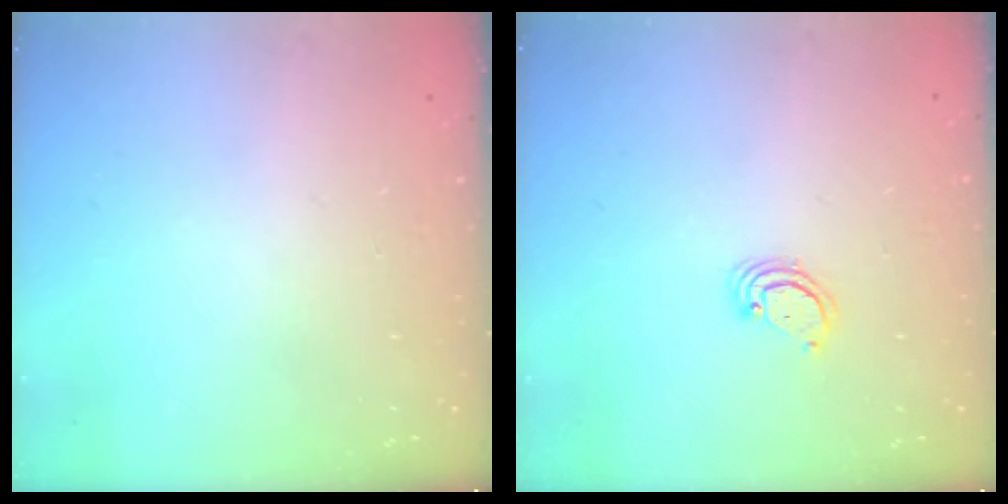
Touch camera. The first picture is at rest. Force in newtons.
{"total": 2.6, "press": 2.6, "slide": 0.2}